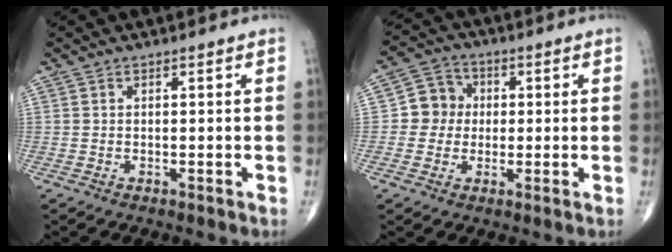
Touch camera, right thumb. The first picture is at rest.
{"total": 6.6, "force": [0.1, 6.2, 2.1], "torque": [-0.002, 0.013, -0.010]}